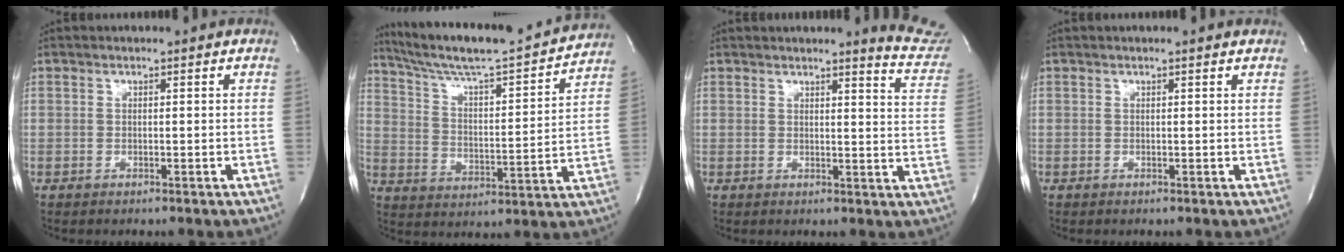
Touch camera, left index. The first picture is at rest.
{"total": 20.5, "force": [18.8, 0.9, 8.3], "torque": [-0.143, -0.014, 0.279]}
{"total": 8.8, "force": [8.6, -0.2, 1.7], "torque": [-0.005, -0.079, 0.066]}
{"total": 0.9, "force": [0.8, 0.0, 0.4], "torque": [-0.013, 0.003, 0.007]}